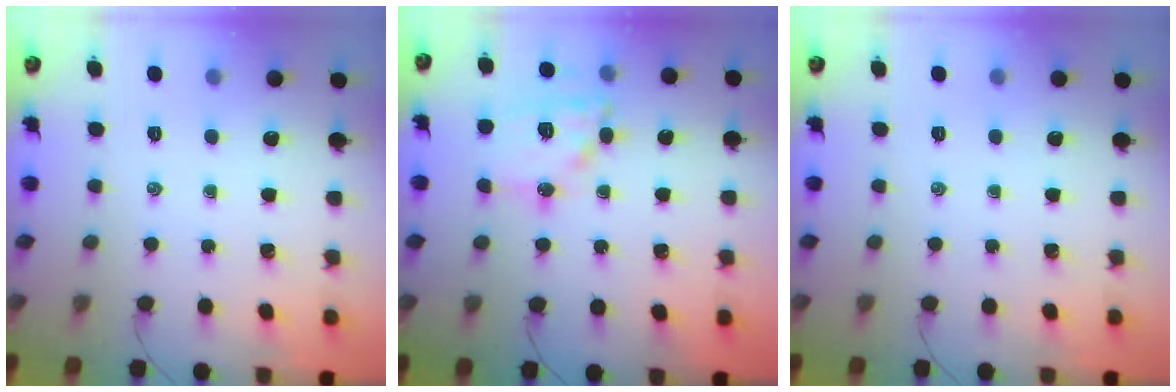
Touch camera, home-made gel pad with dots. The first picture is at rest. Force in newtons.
{"total": 14.7, "press": 14.6, "slide": 1.8}
{"total": 0.0}